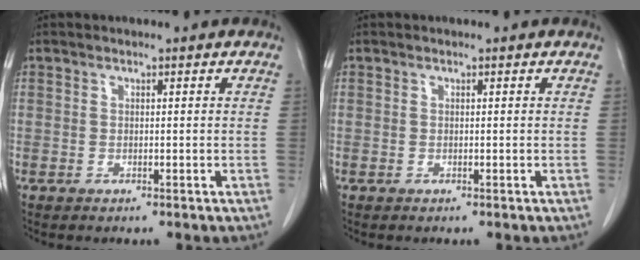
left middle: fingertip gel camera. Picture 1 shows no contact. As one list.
[{"total": 0.0}]